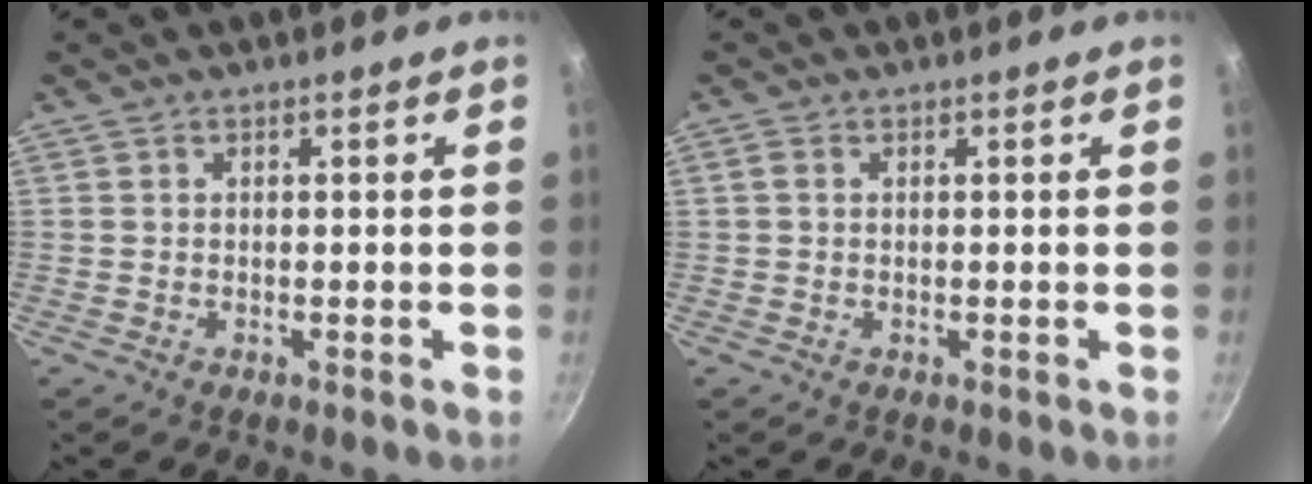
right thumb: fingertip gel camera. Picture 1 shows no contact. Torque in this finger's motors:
{"motor_torque": [0.21, -0.29, -0.48, 0.21, 0.05]}